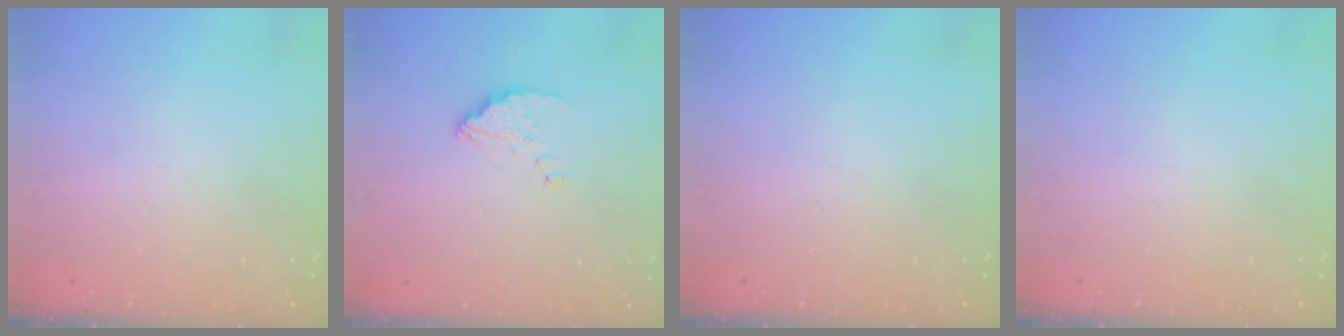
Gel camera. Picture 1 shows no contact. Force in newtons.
{"total": 2.9, "press": 2.9, "slide": 0.2}
{"total": 0.0}
{"total": 0.0}